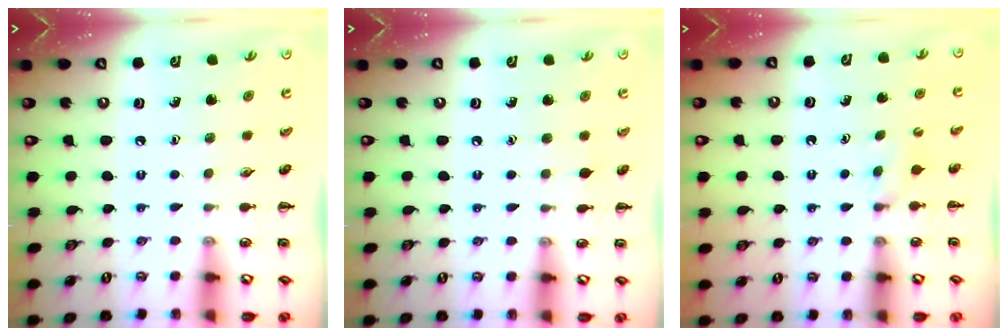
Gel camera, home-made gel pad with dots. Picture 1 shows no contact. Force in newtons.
{"total": 2.7, "press": 2.5, "slide": 1.1}
{"total": 2.4, "press": 2.1, "slide": 1.0}